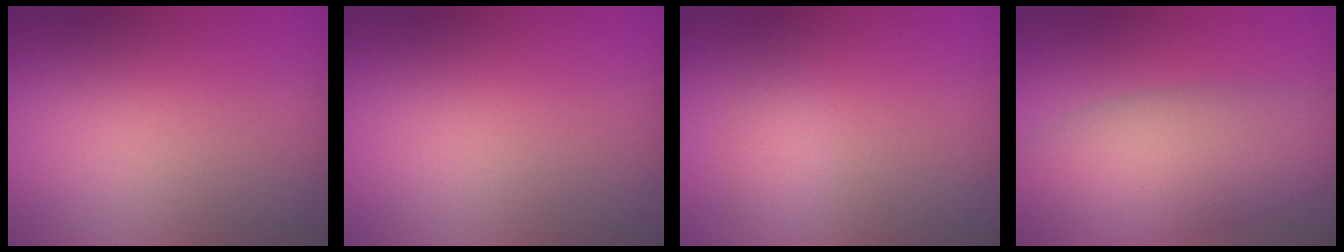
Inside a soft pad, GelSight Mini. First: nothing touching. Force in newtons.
{"total": 0.0}
{"total": 1.0, "press": 1.0, "slide": 0.0}
{"total": 7.7, "press": 7.7, "slide": 0.7}